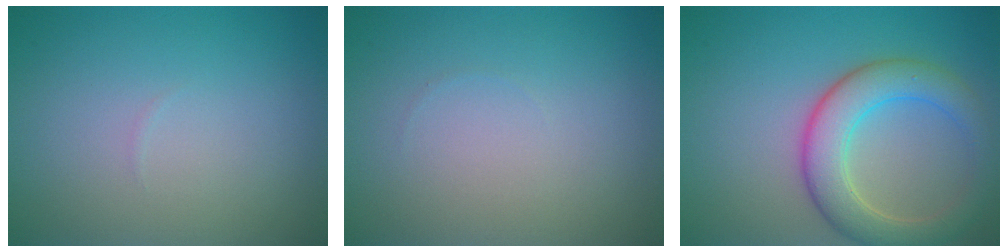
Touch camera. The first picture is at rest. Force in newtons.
{"total": 0.0}
{"total": 5.8, "press": 5.7, "slide": 0.3}